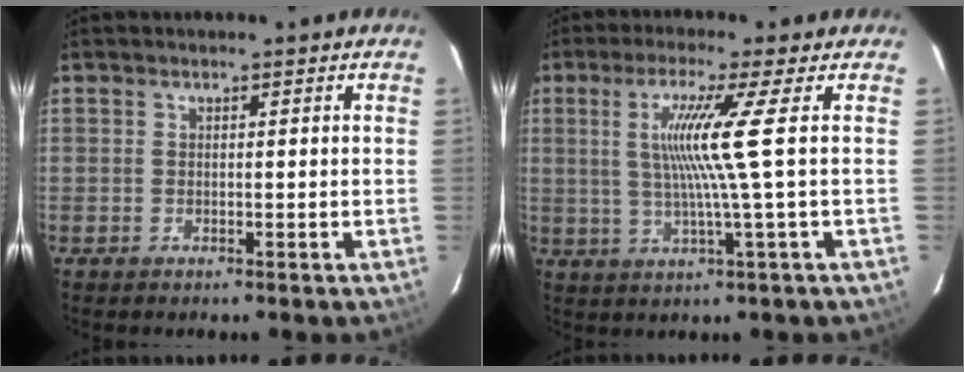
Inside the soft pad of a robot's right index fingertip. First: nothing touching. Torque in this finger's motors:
{"motor_torque": [1.20, 0.11, 0.59, 0.16]}